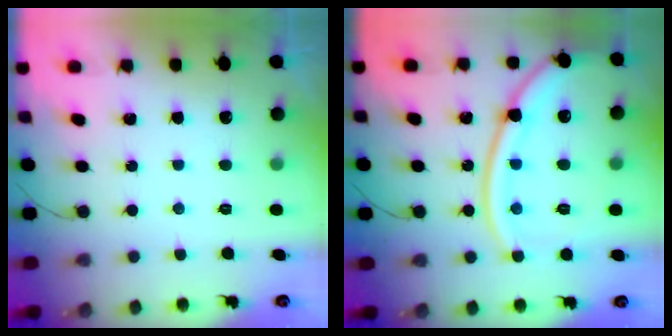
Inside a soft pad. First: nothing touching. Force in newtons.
{"total": 15.3, "press": 15.3, "slide": 0.8}